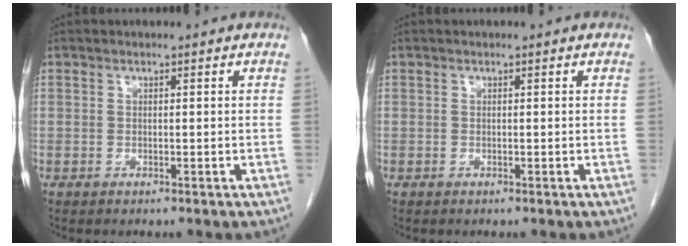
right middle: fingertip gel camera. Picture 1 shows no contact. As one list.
[{"total": 0.0}]